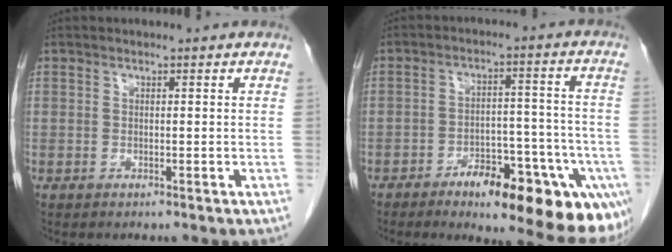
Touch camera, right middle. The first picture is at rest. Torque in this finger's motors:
{"motor_torque": [1.68, -0.46, 0.22, 0.15]}